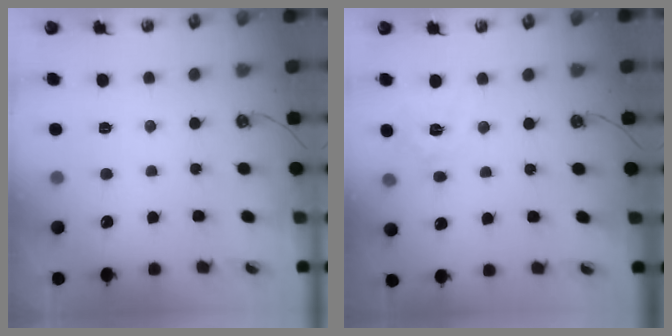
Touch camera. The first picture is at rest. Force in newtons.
{"total": 8.1, "press": 8.1, "slide": 0.8}